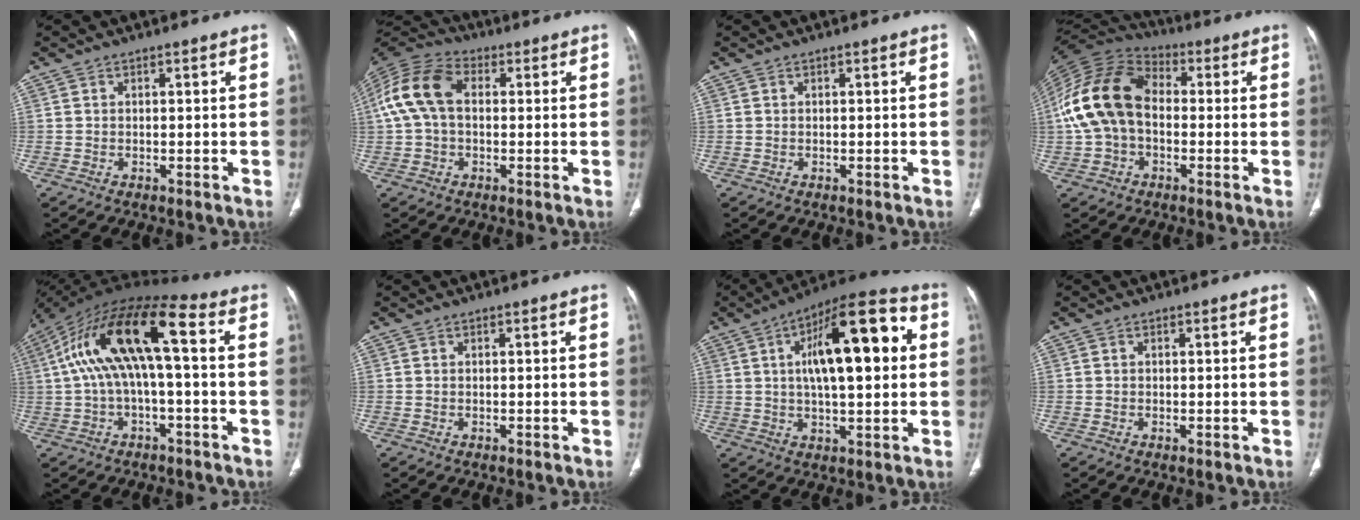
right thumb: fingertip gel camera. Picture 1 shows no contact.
{"total": 12.0, "force": [1.3, 7.9, 8.9], "torque": [-0.188, 0.036, 0.016]}
{"total": 0.0}
{"total": 16.3, "force": [-0.3, 11.4, 11.7], "torque": [-0.233, 0.038, -0.016]}
{"total": 16.4, "force": [1.5, 5.9, 15.3], "torque": [-0.299, 0.059, 0.021]}
{"total": 0.0}
{"total": 19.5, "force": [3.8, 7.2, 17.8], "torque": [-0.253, 0.022, 0.051]}
{"total": 0.0}